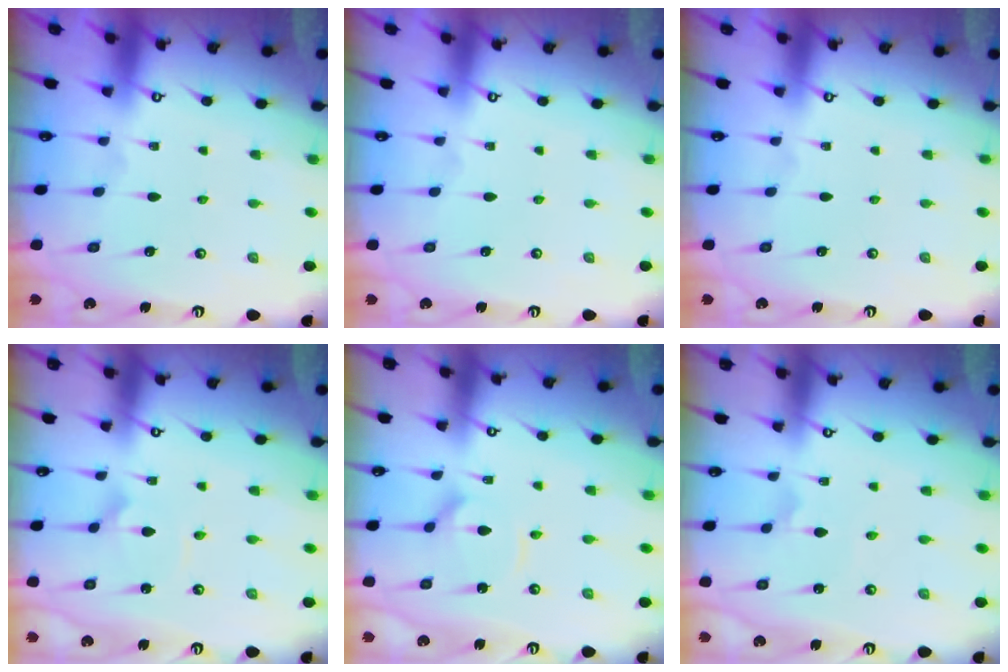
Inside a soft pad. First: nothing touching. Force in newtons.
{"total": 0.0}
{"total": 0.0}
{"total": 2.7, "press": 2.7, "slide": 0.1}
{"total": 5.6, "press": 5.5, "slide": 0.6}
{"total": 1.7, "press": 1.7, "slide": 0.1}